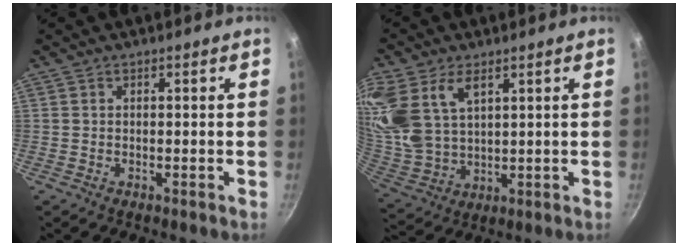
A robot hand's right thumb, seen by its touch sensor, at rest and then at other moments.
{"total": 18.5, "force": [7.4, 11.3, 12.6], "torque": [-0.303, -0.004, 0.155]}